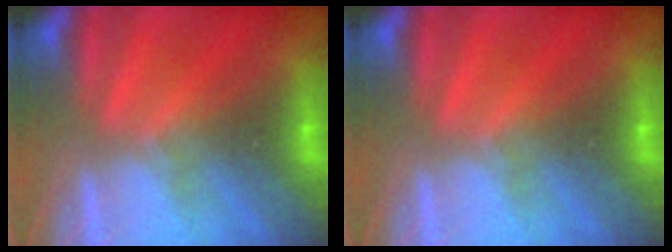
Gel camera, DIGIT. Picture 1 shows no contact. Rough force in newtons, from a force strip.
{"total": 0.0}